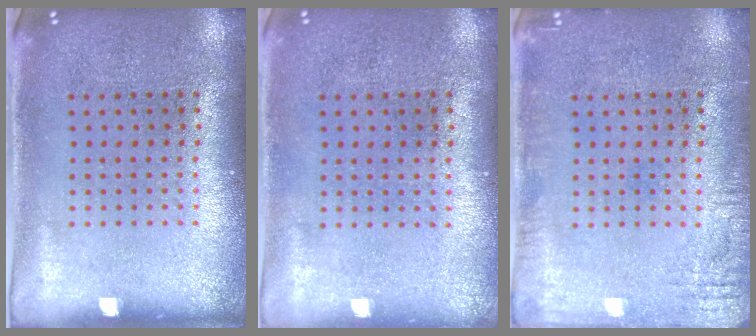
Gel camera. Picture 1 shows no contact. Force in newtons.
{"total": 0.0}
{"total": 2.0, "press": 2.0, "slide": 0.2}